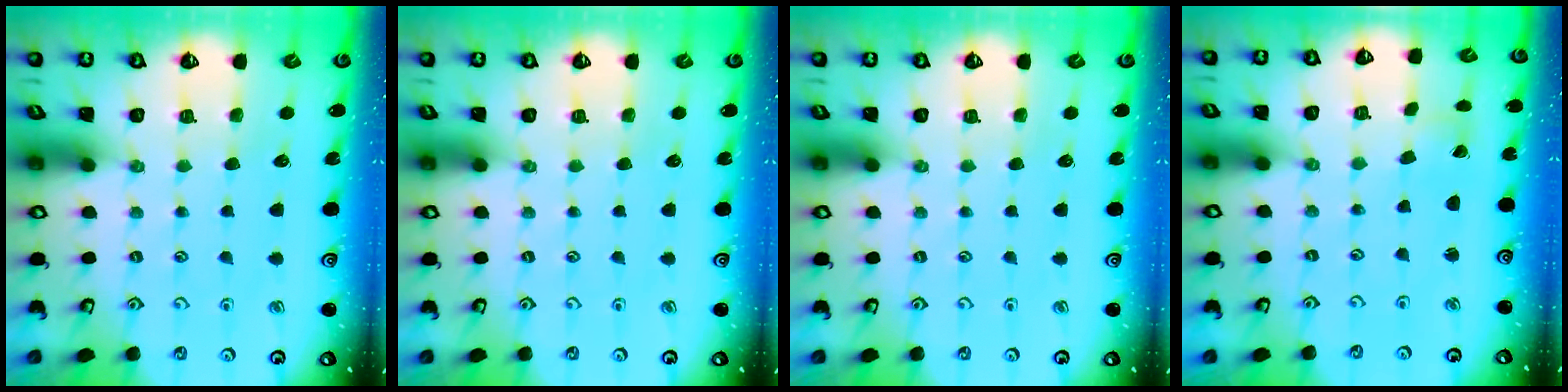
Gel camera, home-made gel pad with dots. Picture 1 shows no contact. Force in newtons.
{"total": 0.0}
{"total": 0.0}
{"total": 0.0}